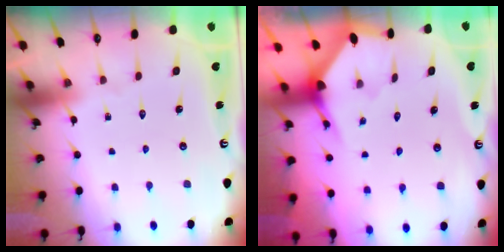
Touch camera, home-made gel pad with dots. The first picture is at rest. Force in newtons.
{"total": 3.0, "press": 3.0, "slide": 0.3}